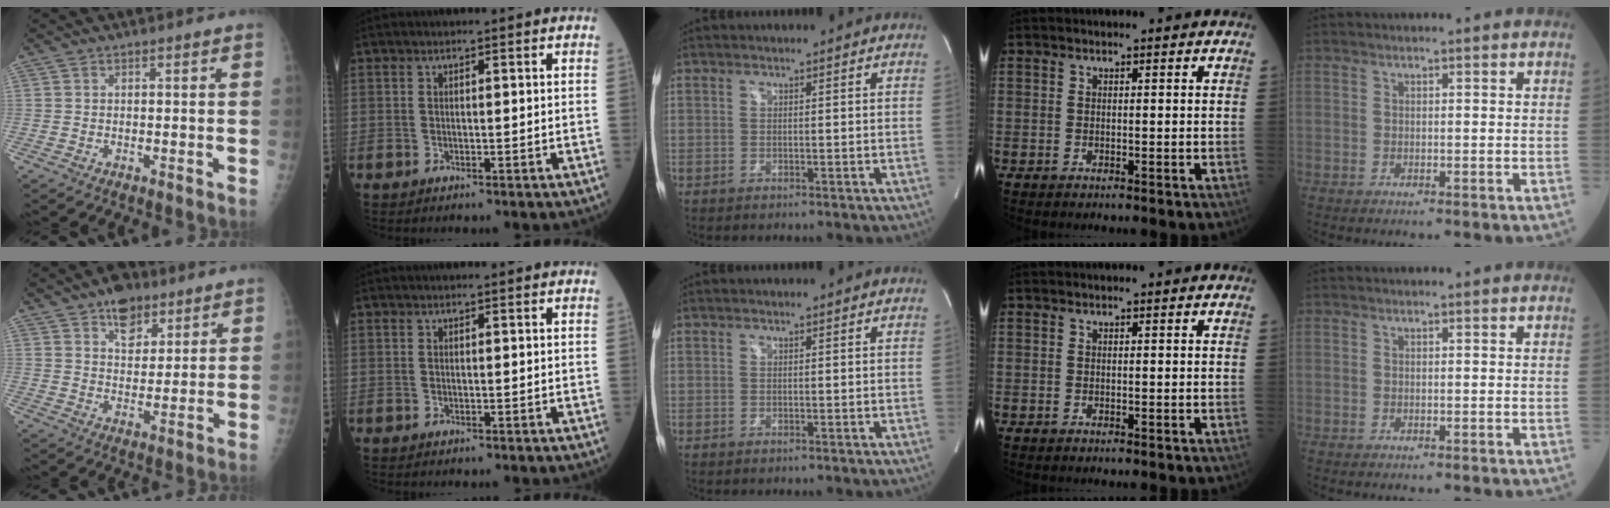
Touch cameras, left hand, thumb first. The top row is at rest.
{"thumb": {"total": 8.3, "force": [5.2, 4.9, 4.2], "torque": [-0.033, -0.026, 0.081]}}